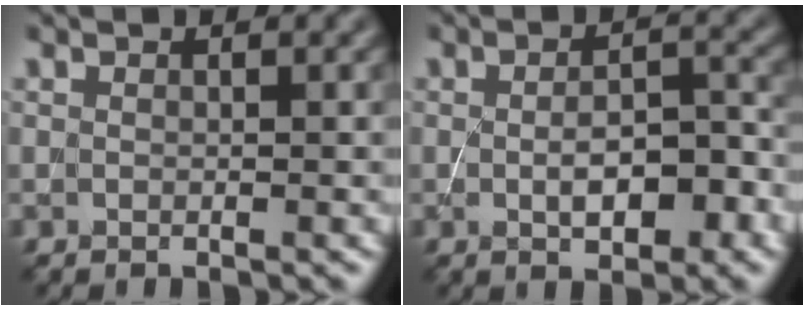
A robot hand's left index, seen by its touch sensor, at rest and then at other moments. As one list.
[{"total": 4.2, "force": [-1.0, 1.8, 3.7], "torque": [-0.065, -0.001, -0.011]}]